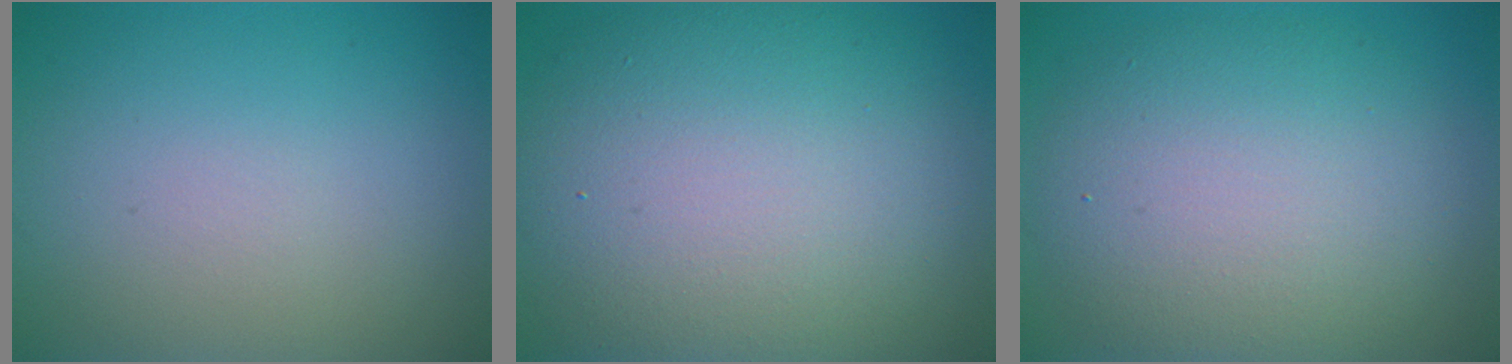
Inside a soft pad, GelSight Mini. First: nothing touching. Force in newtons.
{"total": 13.3, "press": 13.2, "slide": 1.3}
{"total": 8.7, "press": 8.6, "slide": 0.5}